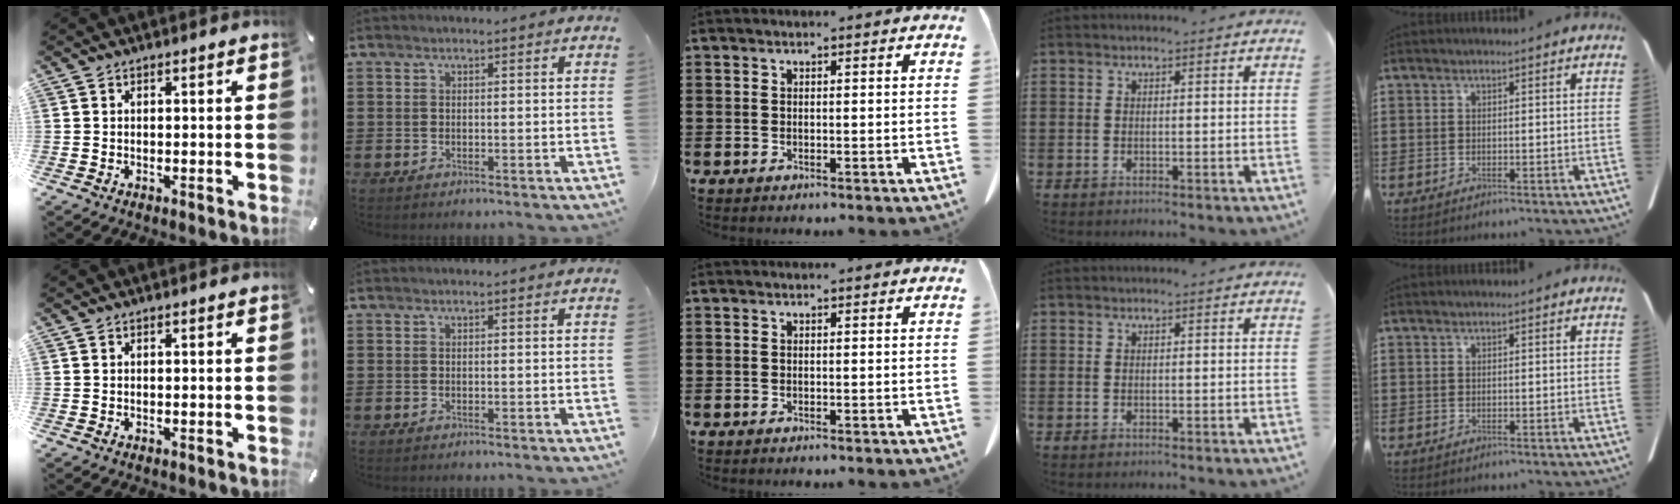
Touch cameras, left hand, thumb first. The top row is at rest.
{}